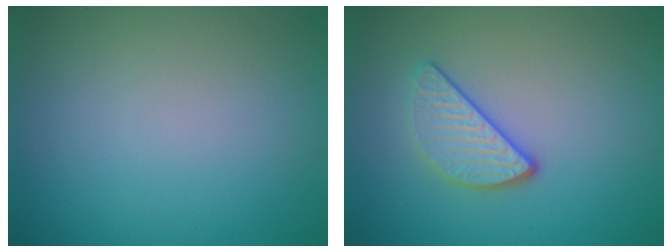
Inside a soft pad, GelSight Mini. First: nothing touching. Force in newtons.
{"total": 3.0, "press": 2.5, "slide": 1.6}